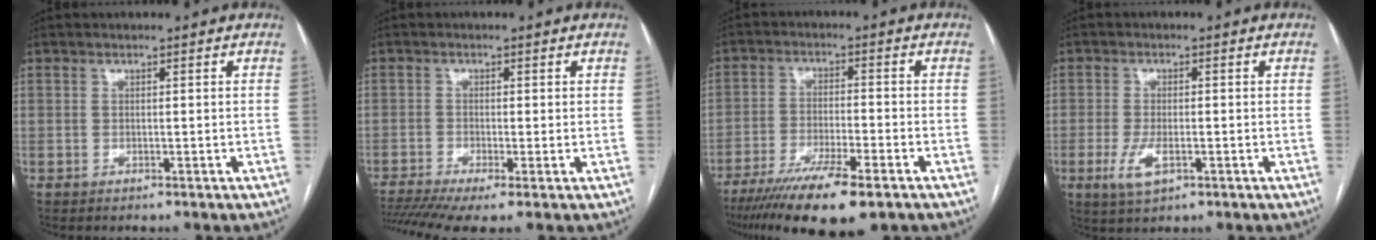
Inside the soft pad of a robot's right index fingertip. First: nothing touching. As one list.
[{"total": 6.9, "force": [-4.3, 1.2, 5.2], "torque": [-0.101, -0.007, -0.081]}, {"total": 13.0, "force": [-9.0, 2.0, 9.1], "torque": [-0.161, -0.029, -0.150]}, {"total": 4.7, "force": [-1.7, 1.9, 3.9], "torque": [-0.084, -0.006, -0.027]}]